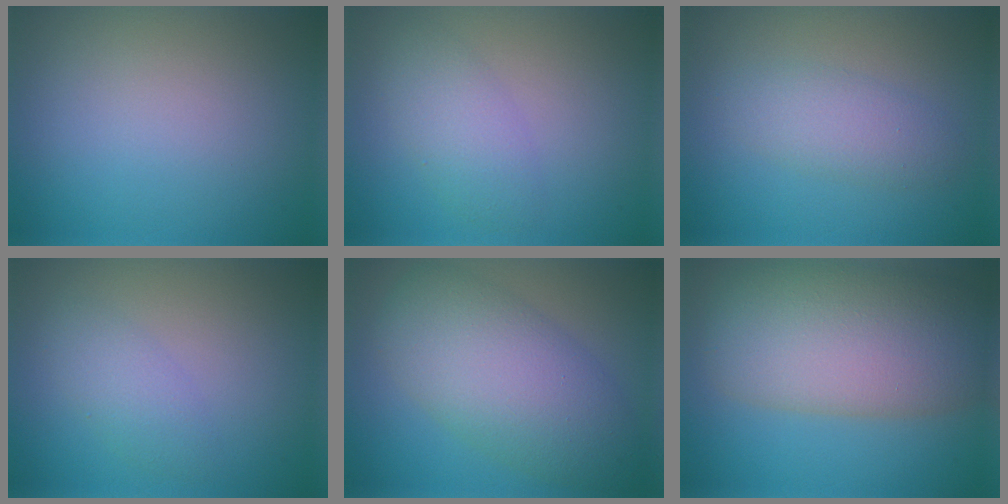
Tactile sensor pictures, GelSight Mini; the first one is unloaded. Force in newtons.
{"total": 3.0, "press": 3.0, "slide": 0.1}
{"total": 2.7, "press": 2.7, "slide": 0.0}
{"total": 2.2, "press": 2.2, "slide": 0.1}
{"total": 8.3, "press": 8.3, "slide": 0.4}
{"total": 10.6, "press": 10.6, "slide": 0.6}